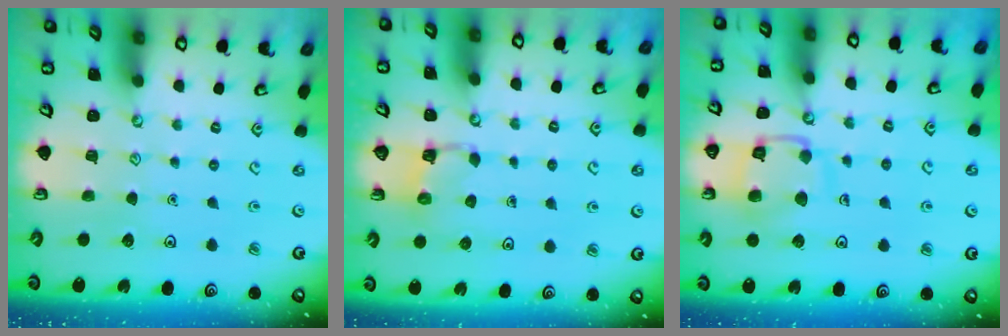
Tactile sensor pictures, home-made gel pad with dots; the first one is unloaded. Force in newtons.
{"total": 2.1, "press": 2.0, "slide": 0.5}
{"total": 12.6, "press": 12.6, "slide": 1.2}